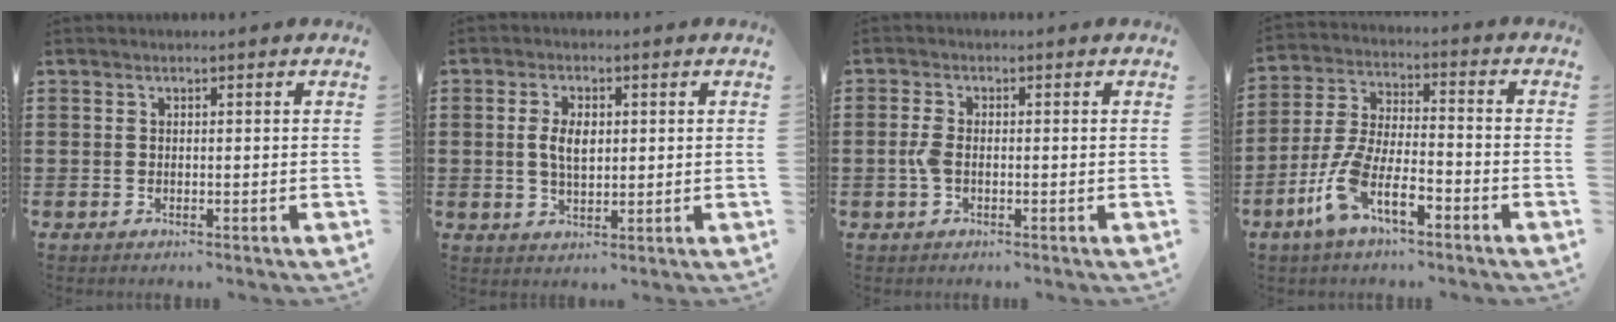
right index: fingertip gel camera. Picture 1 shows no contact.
{"total": 4.4, "force": [0.4, 2.3, 3.7], "torque": [-0.066, 0.005, 0.003]}
{"total": 2.5, "force": [-0.5, 1.2, 2.1], "torque": [-0.063, -0.006, -0.017]}
{"total": 9.0, "force": [-5.2, 2.6, 6.9], "torque": [-0.175, -0.016, -0.106]}